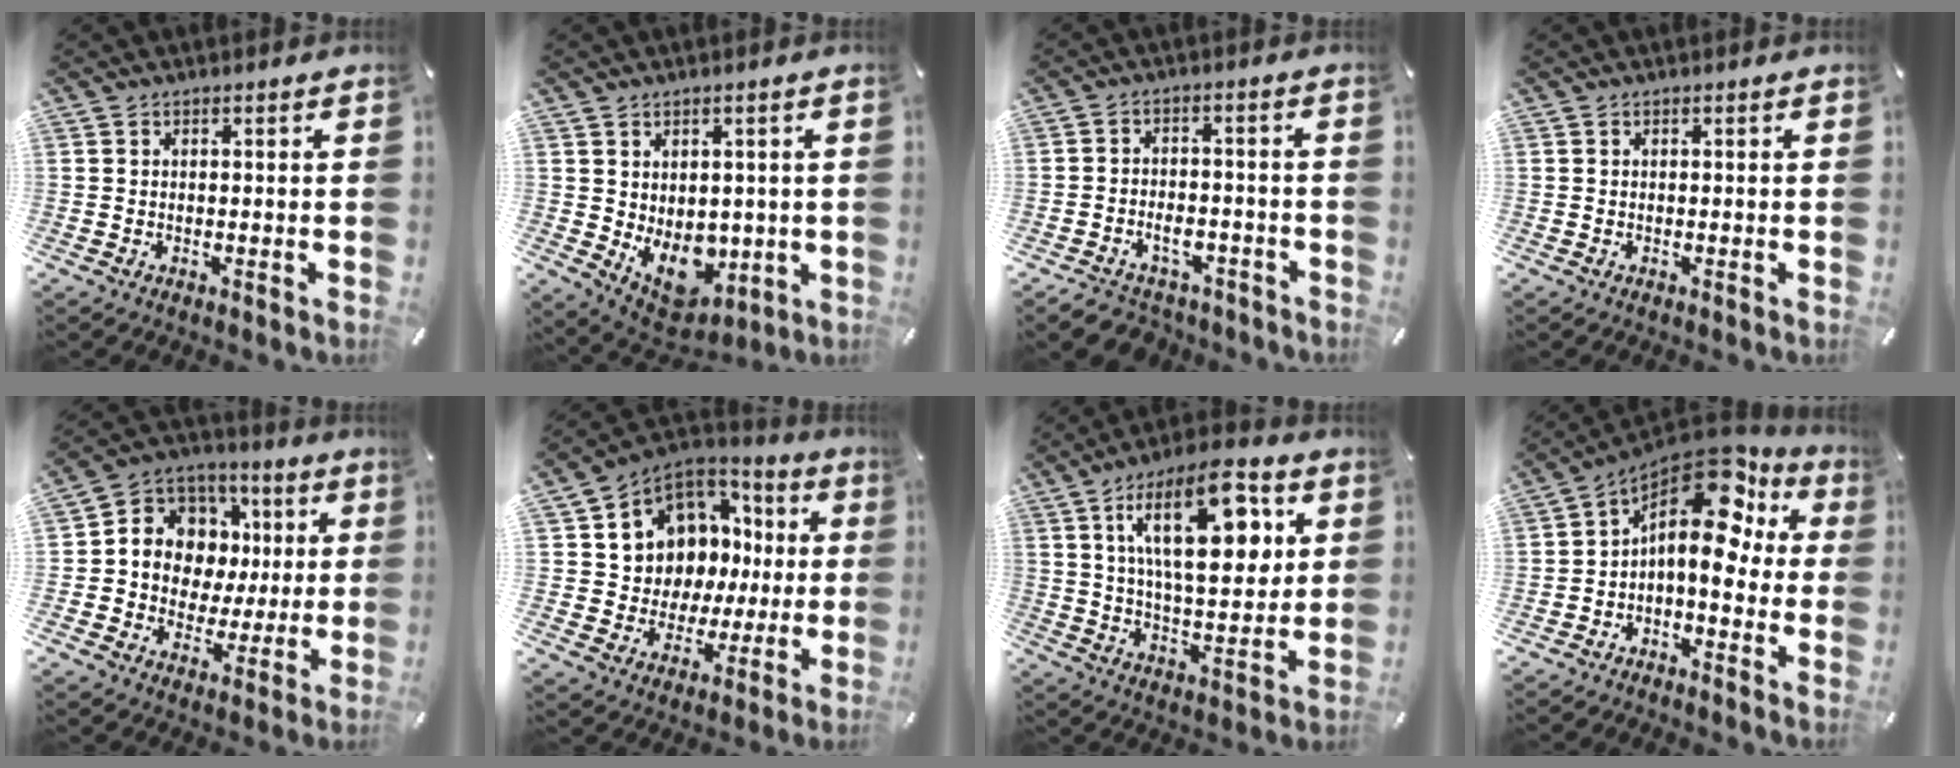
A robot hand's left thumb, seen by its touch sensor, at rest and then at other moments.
{"total": 10.4, "force": [-2.1, 8.3, 6.0], "torque": [-0.075, -0.009, -0.032]}
{"total": 5.8, "force": [-3.1, 4.2, 2.5], "torque": [-0.045, 0.019, -0.053]}
{"total": 0.0}
{"total": 10.0, "force": [1.1, 9.6, 2.2], "torque": [-0.053, -0.017, 0.031]}
{"total": 9.4, "force": [4.0, 8.5, 1.3], "torque": [-0.035, -0.064, 0.086]}
{"total": 20.9, "force": [8.4, 9.4, 16.6], "torque": [-0.275, -0.019, 0.128]}
{"total": 14.0, "force": [5.8, 6.7, 10.8], "torque": [-0.182, -0.054, 0.088]}